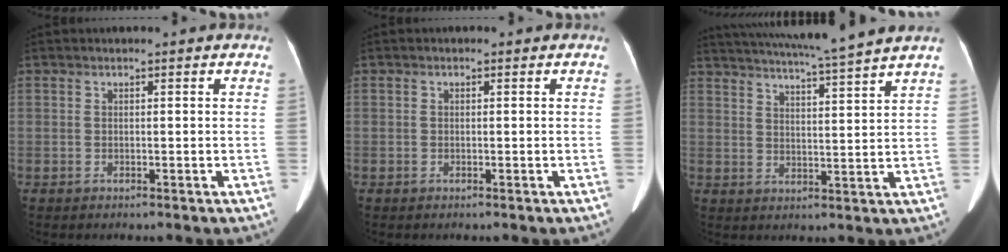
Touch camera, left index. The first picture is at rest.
{"total": 0.5, "force": [-0.1, 0.5, 0.0], "torque": [-0.003, 0.003, -0.005]}
{"total": 14.6, "force": [13.0, -1.8, 6.5], "torque": [-0.114, -0.013, 0.184]}